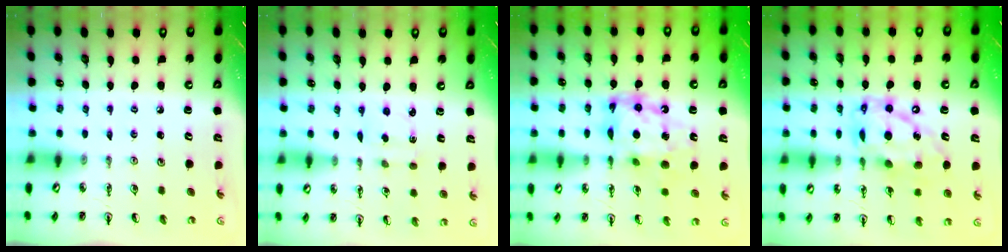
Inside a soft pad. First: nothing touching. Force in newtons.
{"total": 2.1, "press": 2.0, "slide": 0.6}
{"total": 12.4, "press": 12.4, "slide": 1.1}
{"total": 16.8, "press": 16.8, "slide": 1.5}